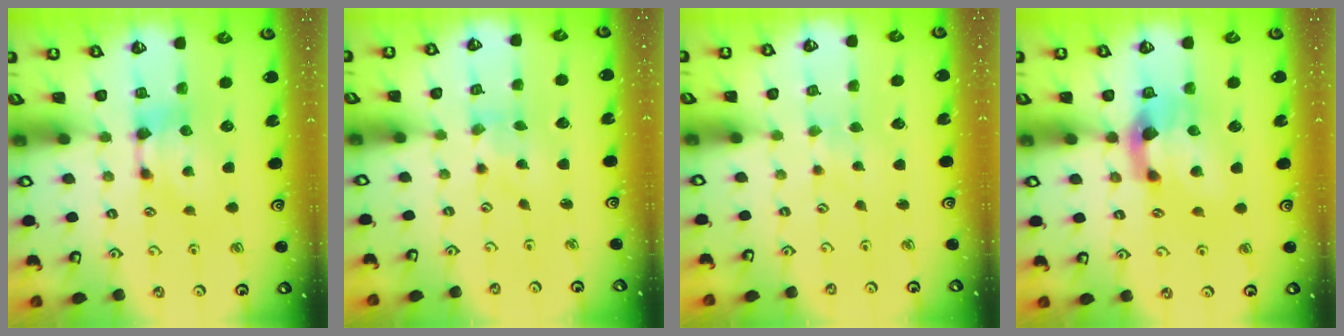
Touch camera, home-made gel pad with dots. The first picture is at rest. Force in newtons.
{"total": 2.7, "press": 2.6, "slide": 1.0}
{"total": 2.6, "press": 2.6, "slide": 0.0}
{"total": 4.1, "press": 3.8, "slide": 1.5}